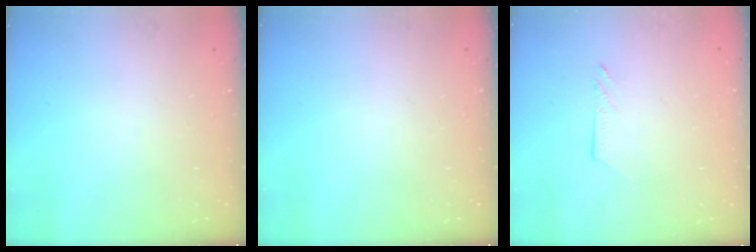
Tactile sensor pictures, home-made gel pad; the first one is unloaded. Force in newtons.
{"total": 0.0}
{"total": 3.4, "press": 3.4, "slide": 0.4}